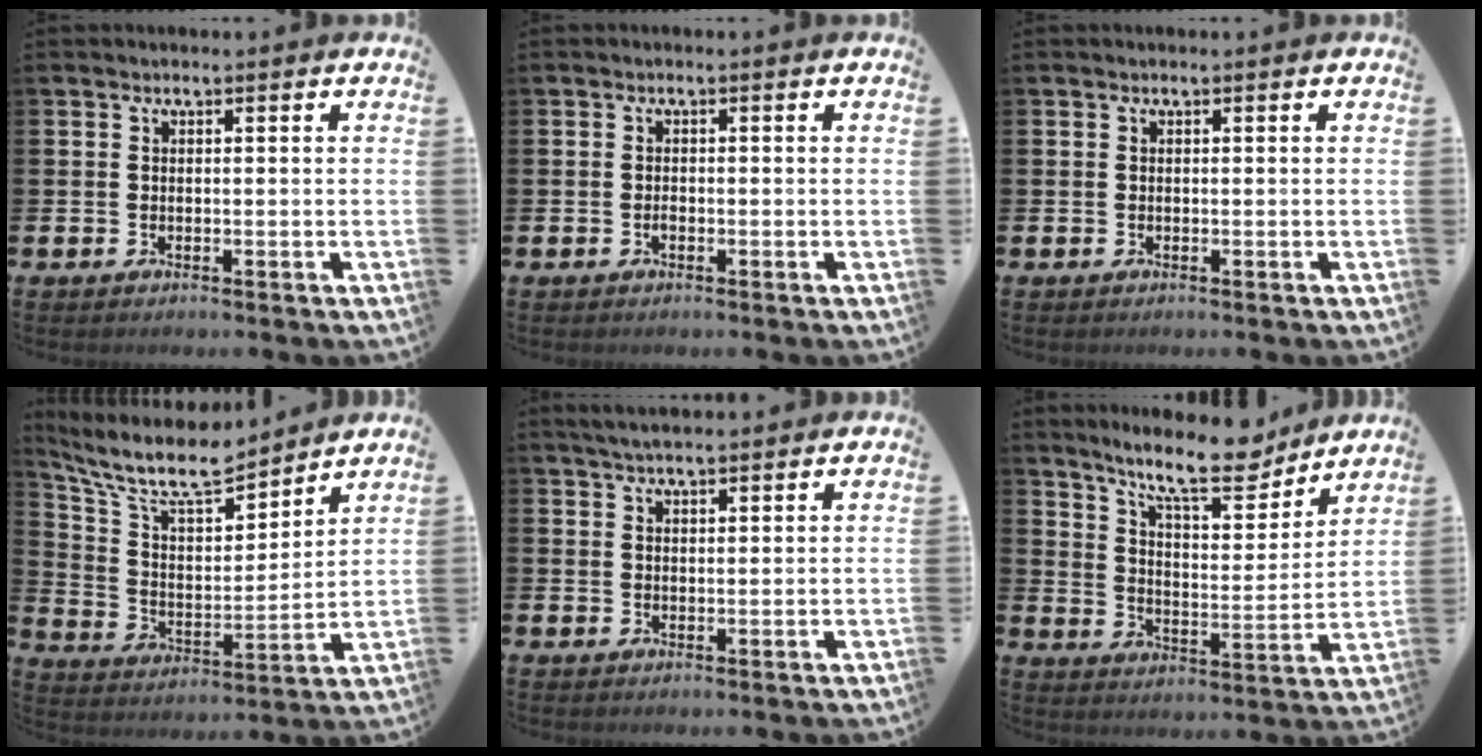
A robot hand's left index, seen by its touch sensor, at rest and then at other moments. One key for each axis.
{"total": 0.8, "fx": -0.3, "fy": 0.4, "fz": 0.6, "tx": -0.011, "ty": 0.000, "tz": -0.007}
{"total": 0.0}
{"total": 10.0, "fx": 8.7, "fy": 2.8, "fz": 4.0, "tx": -0.116, "ty": -0.058, "tz": 0.152}
{"total": 3.3, "fx": 3.0, "fy": 0.5, "fz": 1.2, "tx": -0.029, "ty": -0.004, "tz": 0.055}
{"total": 12.5, "fx": 10.7, "fy": 2.8, "fz": 5.8, "tx": -0.112, "ty": -0.065, "tz": 0.184}